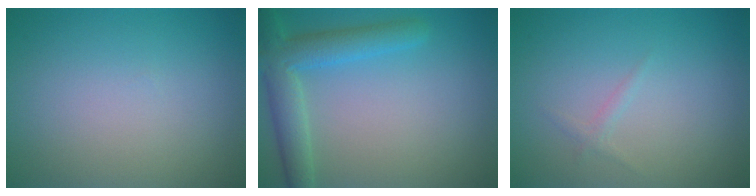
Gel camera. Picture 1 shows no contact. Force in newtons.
{"total": 4.6, "press": 4.6, "slide": 0.2}
{"total": 0.7, "press": 0.7, "slide": 0.1}